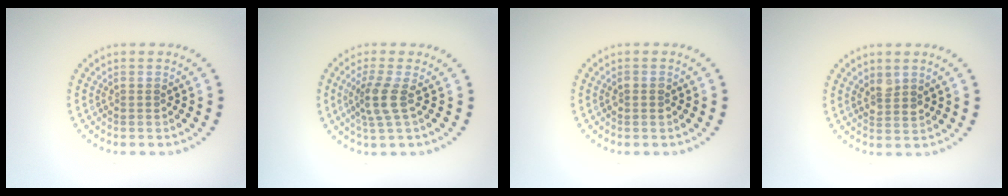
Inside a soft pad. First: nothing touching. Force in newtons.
{"total": 2.7, "press": 2.1, "slide": 1.8}
{"total": 1.1, "press": 1.1, "slide": 0.2}
{"total": 1.7, "press": 1.5, "slide": 0.8}